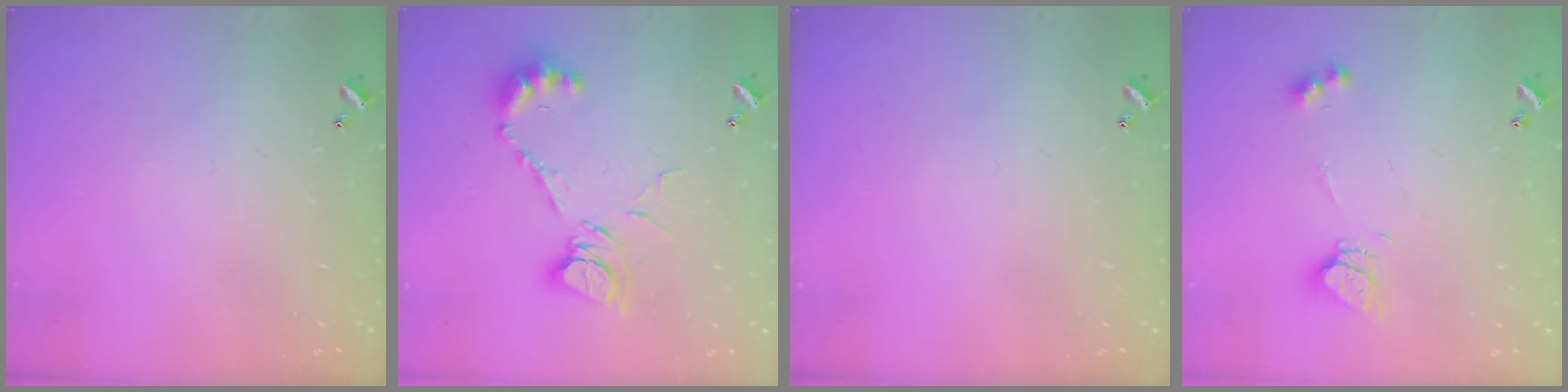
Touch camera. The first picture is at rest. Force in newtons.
{"total": 11.3, "press": 11.2, "slide": 1.2}
{"total": 0.0}
{"total": 10.2, "press": 10.1, "slide": 0.8}